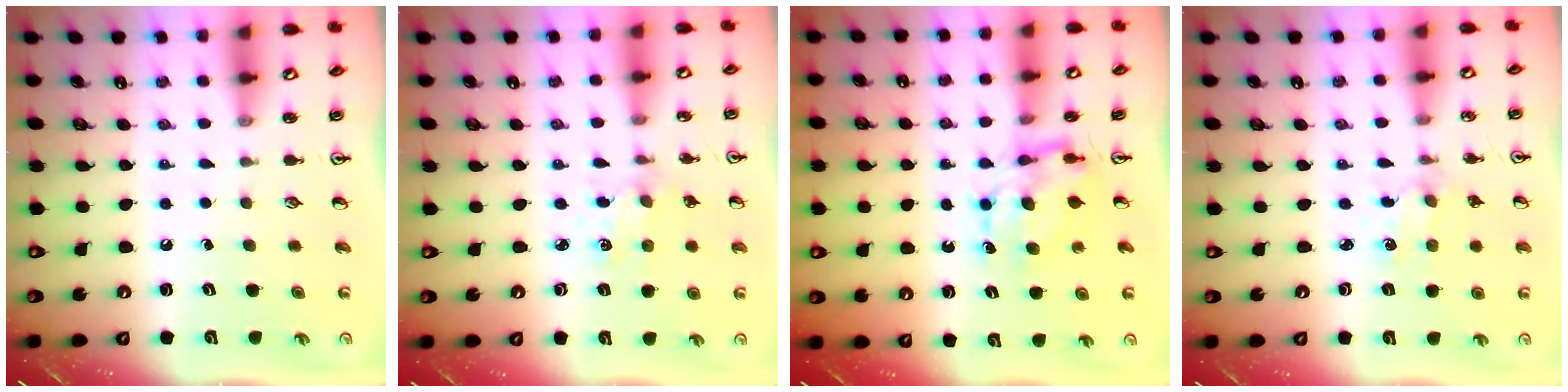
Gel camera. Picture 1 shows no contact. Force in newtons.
{"total": 1.8, "press": 1.8, "slide": 0.2}
{"total": 6.5, "press": 6.5, "slide": 0.7}
{"total": 2.0, "press": 1.9, "slide": 0.4}